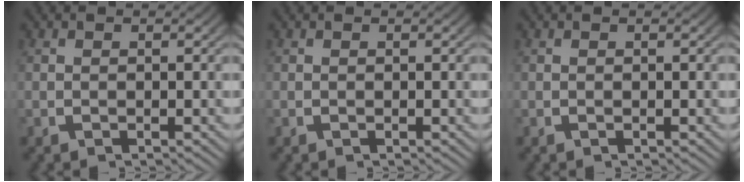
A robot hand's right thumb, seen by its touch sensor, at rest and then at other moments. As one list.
[{"total": 0.0}, {"total": 0.0}]